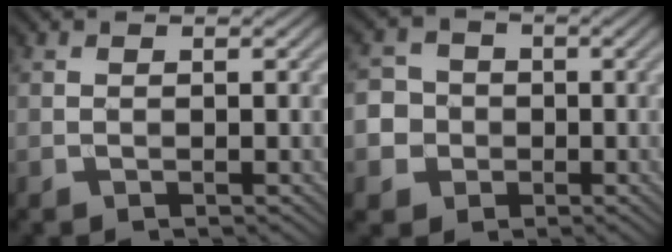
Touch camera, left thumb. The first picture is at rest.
{"total": 6.3, "force": [-1.4, 6.0, 1.5], "torque": [-0.049, 0.003, -0.053]}